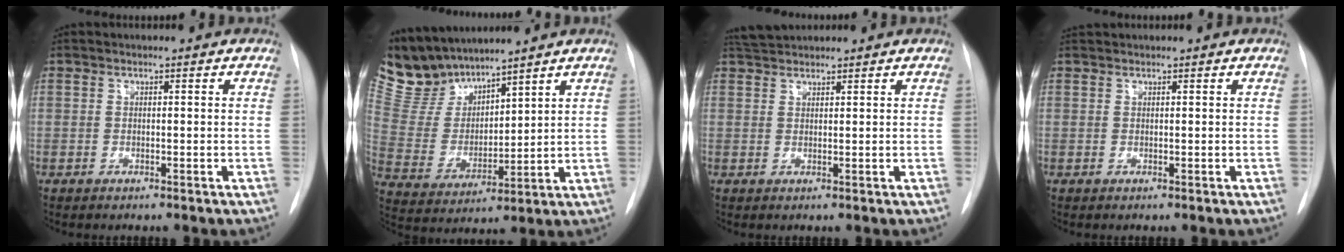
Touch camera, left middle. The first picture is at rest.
{"total": 9.9, "force": [9.4, 2.6, 1.6], "torque": [-0.050, 0.006, 0.205]}
{"total": 3.2, "force": [3.1, 0.6, 0.6], "torque": [-0.012, 0.024, 0.058]}
{"total": 1.0, "force": [1.0, 0.0, 0.1], "torque": [-0.005, 0.020, 0.023]}